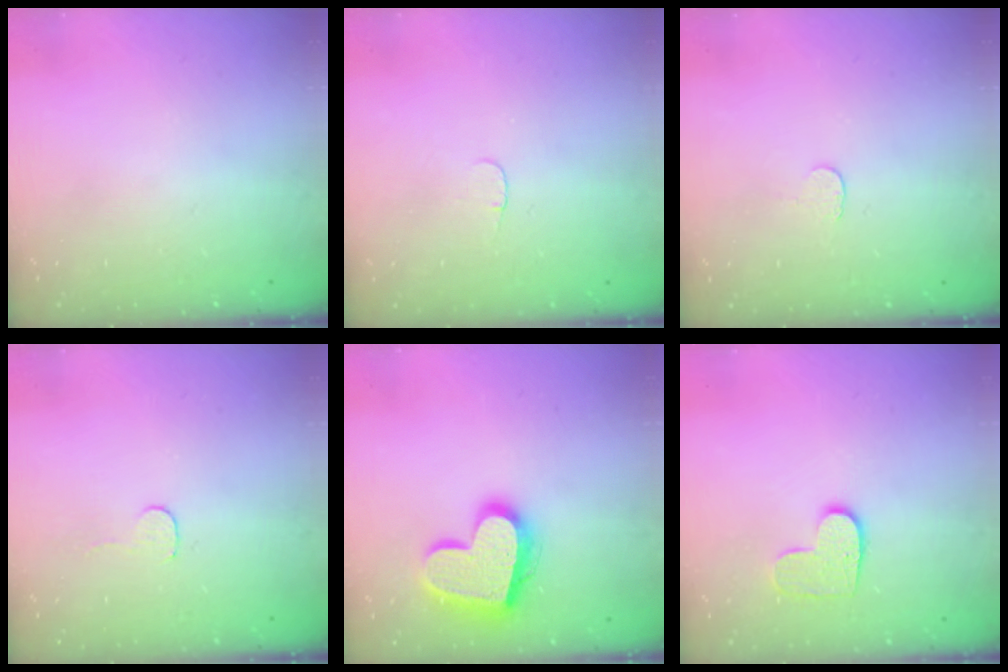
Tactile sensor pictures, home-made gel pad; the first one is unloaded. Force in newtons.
{"total": 3.1, "press": 3.1, "slide": 0.3}
{"total": 3.2, "press": 3.1, "slide": 0.3}
{"total": 3.5, "press": 3.5, "slide": 0.3}
{"total": 20.3, "press": 20.3, "slide": 1.5}
{"total": 8.4, "press": 8.4, "slide": 0.4}